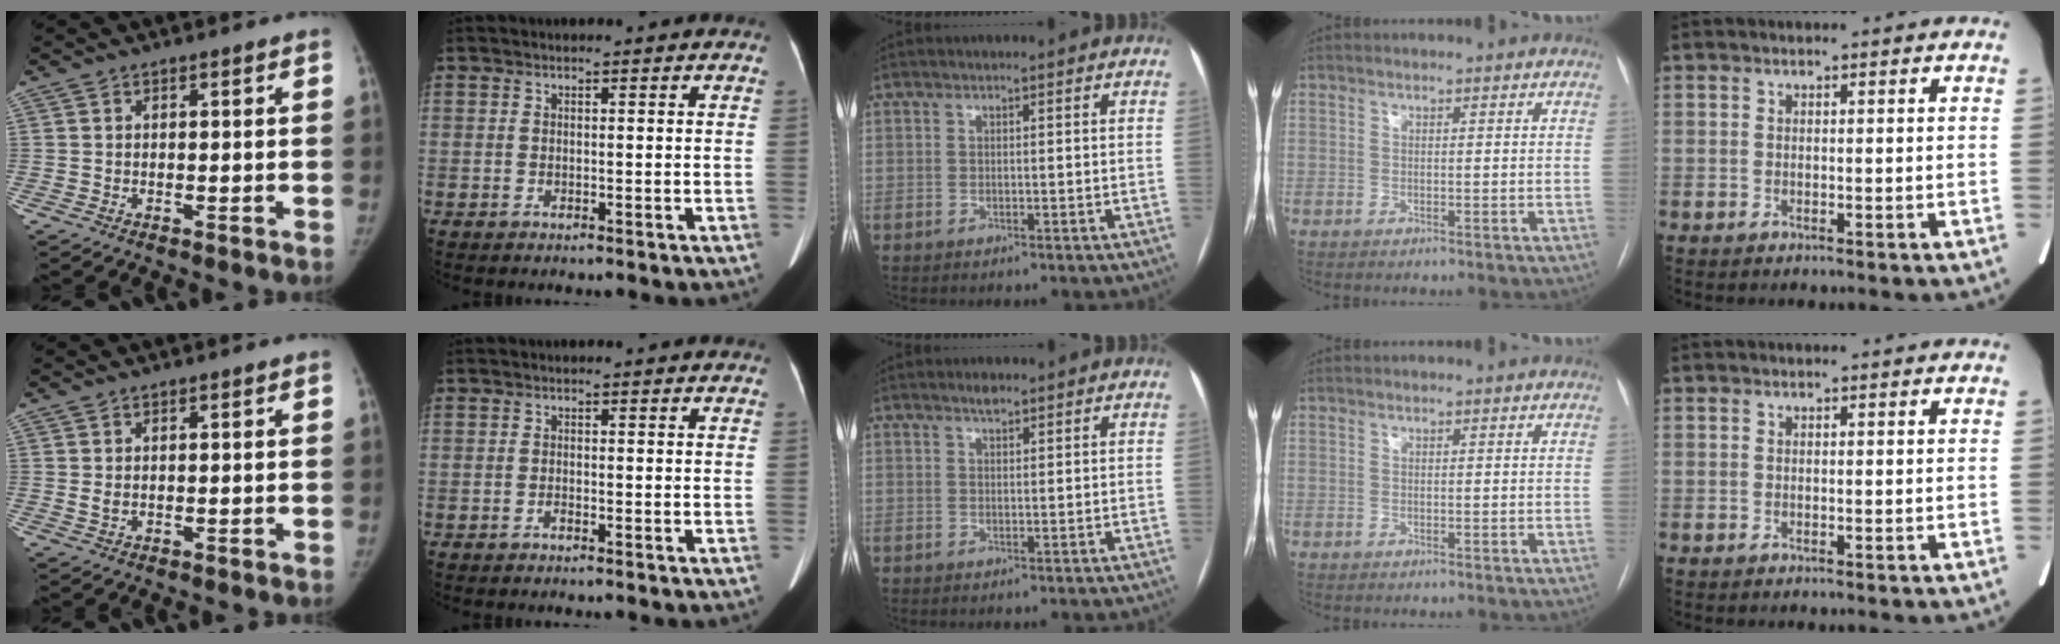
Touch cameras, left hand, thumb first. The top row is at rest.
{"thumb": {"total": 1.5, "force": [0.5, 0.8, 1.2], "torque": [-0.024, -0.002, 0.016]}, "index": {"total": 0.5, "force": [-0.5, 0.0, 0.2], "torque": [-0.007, -0.002, -0.010]}, "middle": {"total": 1.4, "force": [1.1, 0.4, 0.7], "torque": [-0.015, 0.003, 0.020]}}